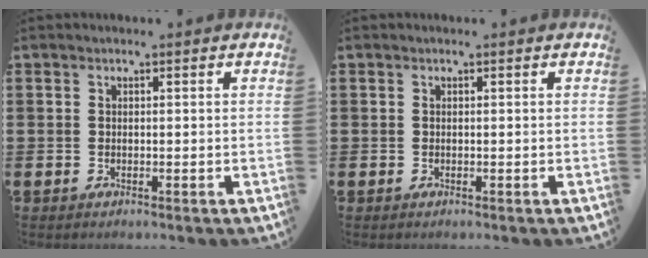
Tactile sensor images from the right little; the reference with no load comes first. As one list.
[{"total": 0.0}]